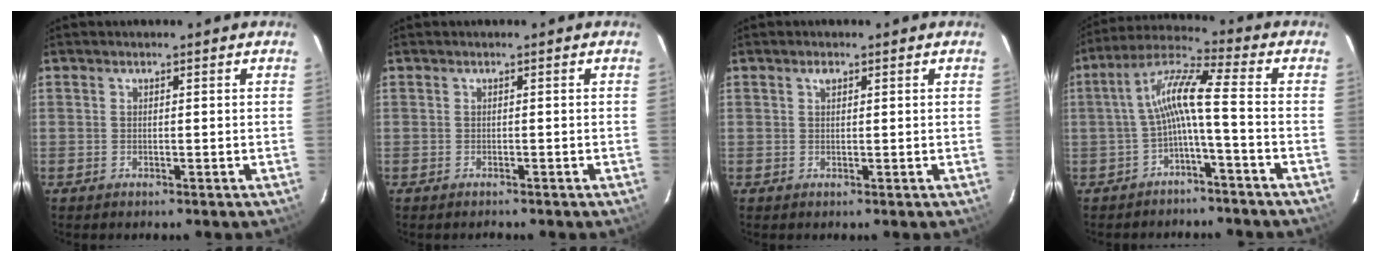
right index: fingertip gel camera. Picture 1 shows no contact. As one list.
[{"total": 1.0, "force": [-0.9, 0.3, 0.2], "torque": [-0.008, -0.001, -0.010]}, {"total": 0.9, "force": [0.5, 0.5, 0.6], "torque": [-0.011, 0.005, 0.009]}, {"total": 8.2, "force": [-2.3, 0.1, 7.9], "torque": [-0.175, 0.021, -0.043]}]